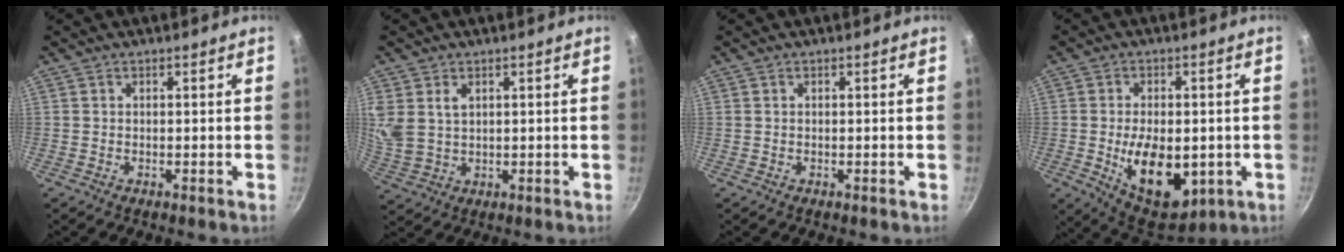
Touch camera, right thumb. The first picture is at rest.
{"total": 7.0, "force": [2.5, 4.8, 4.3], "torque": [-0.082, -0.010, 0.059]}
{"total": 0.0}
{"total": 14.7, "force": [-2.5, 8.6, 11.6], "torque": [-0.149, -0.010, -0.020]}